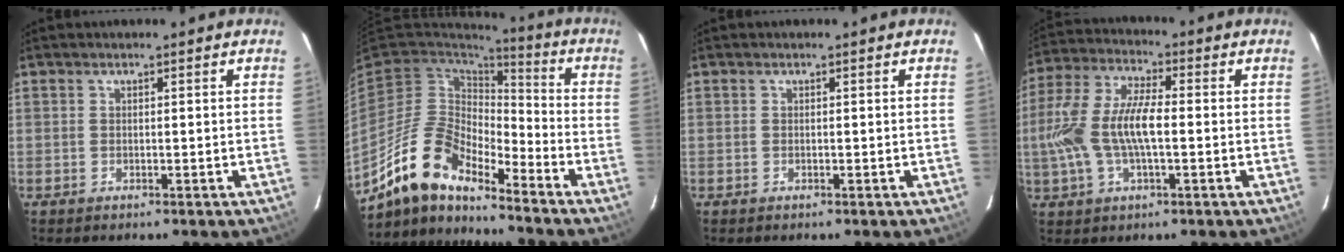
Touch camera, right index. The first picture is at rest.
{"total": 14.2, "force": [-11.6, 4.6, 6.8], "torque": [-0.132, -0.003, -0.226]}
{"total": 0.0}
{"total": 13.4, "force": [-1.4, 5.2, 12.3], "torque": [-0.266, 0.009, -0.028]}